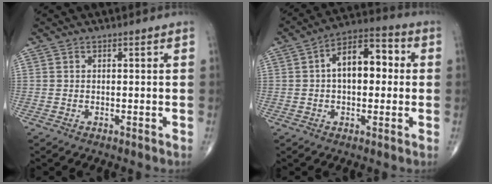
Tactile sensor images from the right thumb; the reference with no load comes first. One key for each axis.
{"total": 11.9, "fx": 1.3, "fy": 6.8, "fz": 9.7, "tx": -0.130, "ty": 0.032, "tz": 0.009}